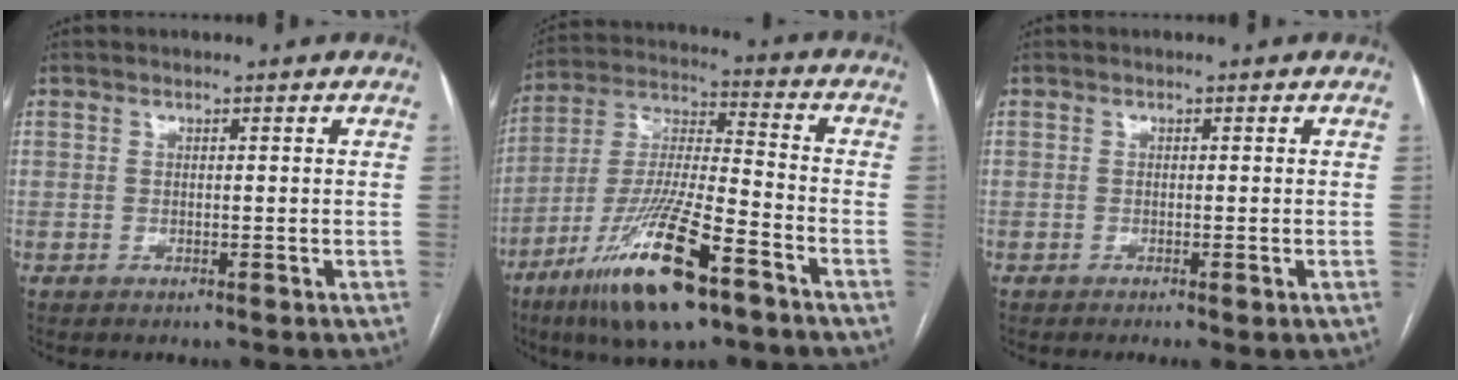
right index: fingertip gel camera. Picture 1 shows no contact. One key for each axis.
{"total": 18.6, "fx": -10.6, "fy": 2.9, "fz": 15.0, "tx": -0.310, "ty": -0.038, "tz": -0.189}
{"total": 1.6, "fx": -0.8, "fy": 0.2, "fz": 1.4, "tx": -0.021, "ty": -0.005, "tz": -0.009}